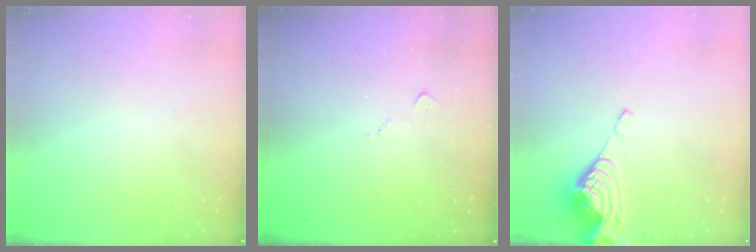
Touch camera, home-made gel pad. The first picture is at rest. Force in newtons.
{"total": 6.2, "press": 6.1, "slide": 0.8}
{"total": 8.5, "press": 8.4, "slide": 1.1}